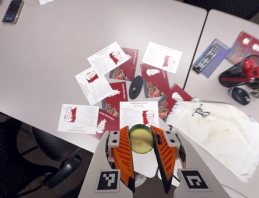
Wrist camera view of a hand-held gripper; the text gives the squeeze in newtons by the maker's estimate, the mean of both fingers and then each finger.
{"total": 11.7, "left": 11.6, "right": 11.9}